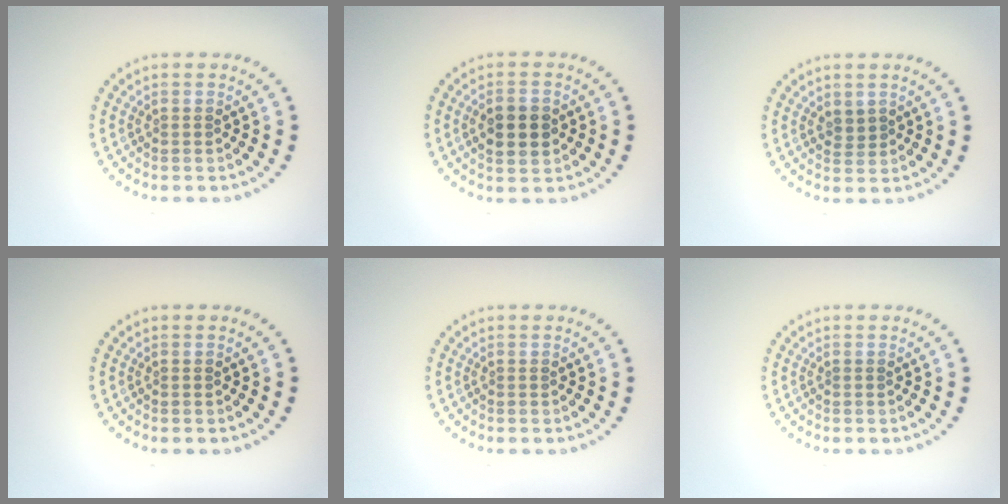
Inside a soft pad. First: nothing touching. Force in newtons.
{"total": 3.3, "press": 3.3, "slide": 0.2}
{"total": 0.8, "press": 0.6, "slide": 0.6}
{"total": 0.0}
{"total": 0.0}
{"total": 0.0}